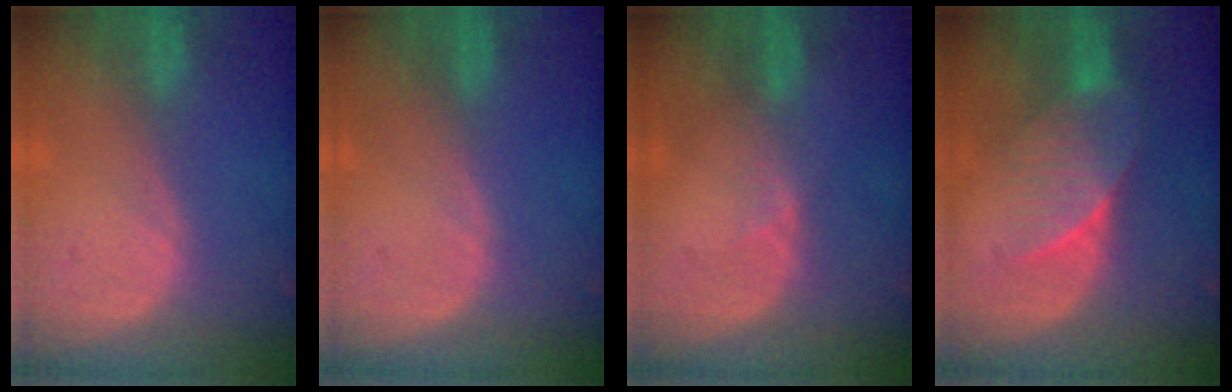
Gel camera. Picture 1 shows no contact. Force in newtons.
{"total": 0.0}
{"total": 2.0, "press": 1.6, "slide": 1.3}
{"total": 7.4, "press": 6.9, "slide": 2.6}